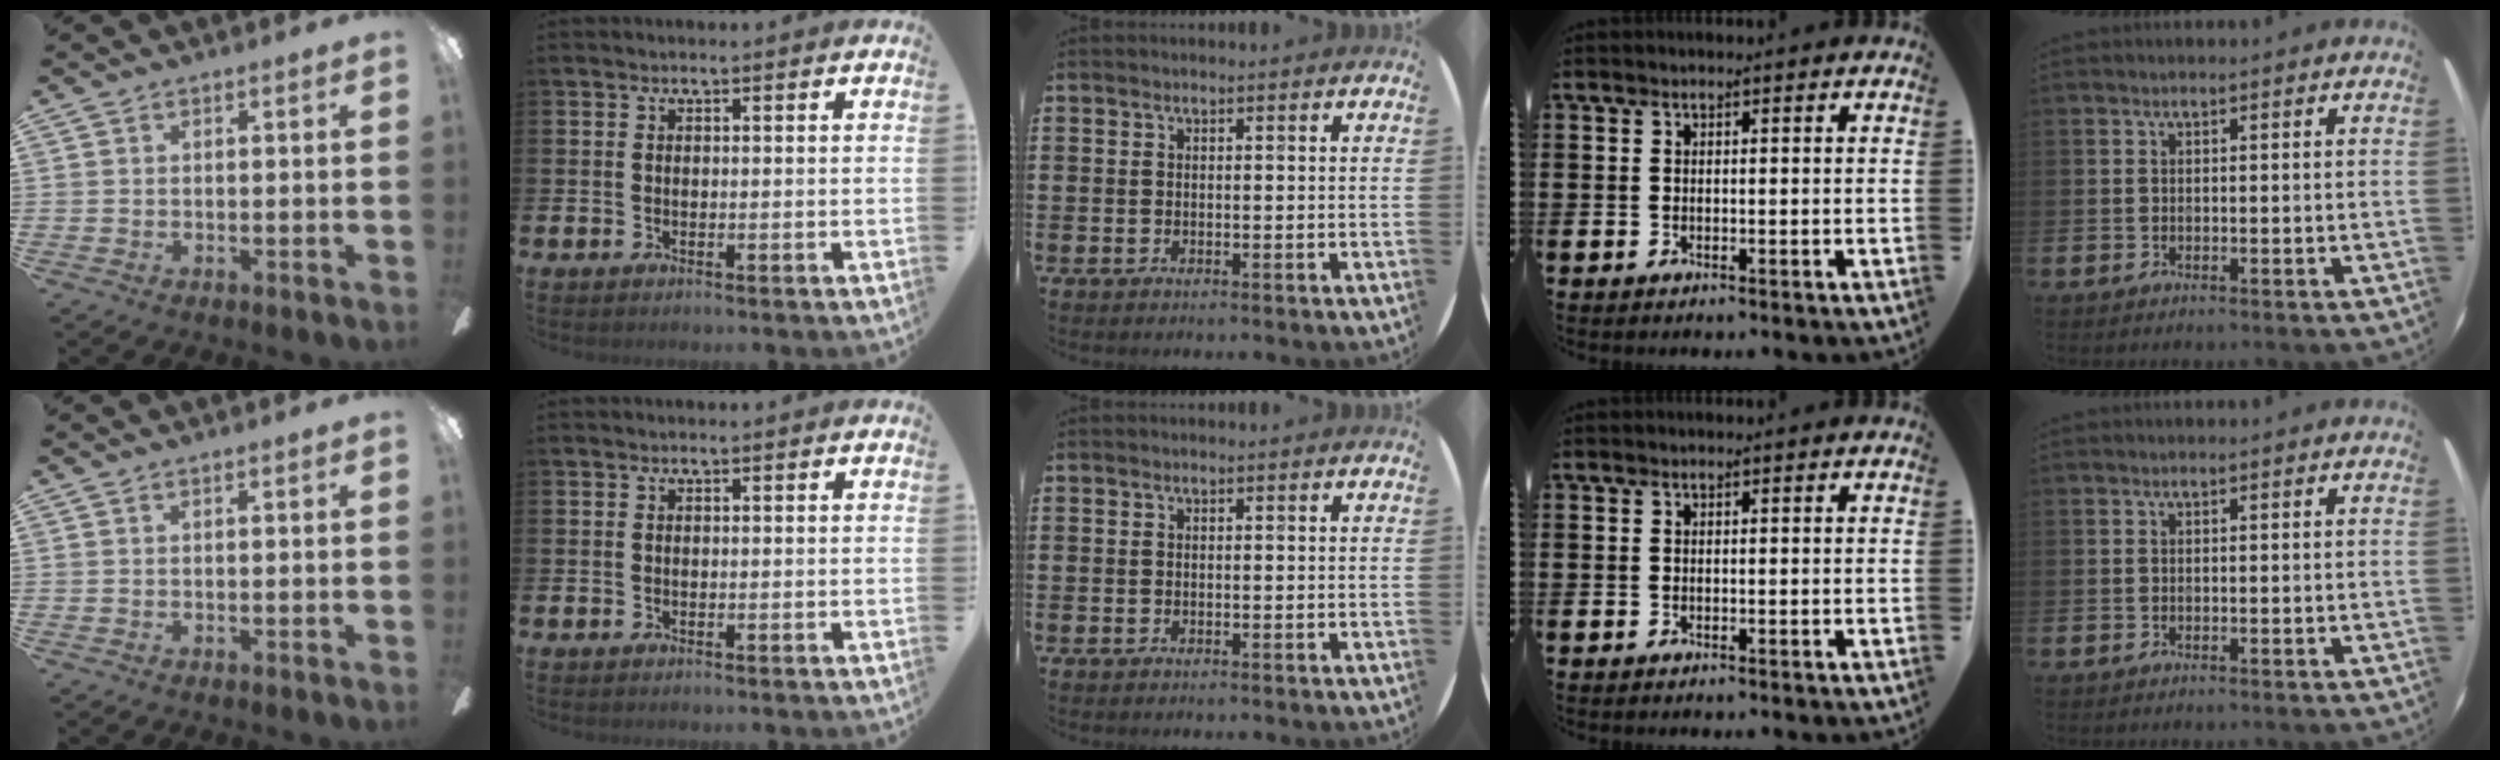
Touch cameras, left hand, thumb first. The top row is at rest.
{}